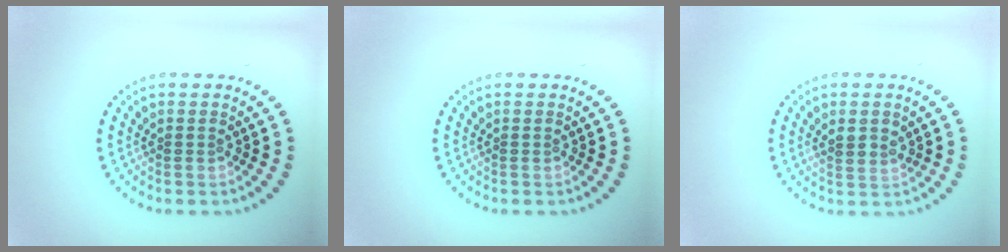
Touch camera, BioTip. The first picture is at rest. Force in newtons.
{"total": 0.0}
{"total": 1.6, "press": 1.4, "slide": 0.8}